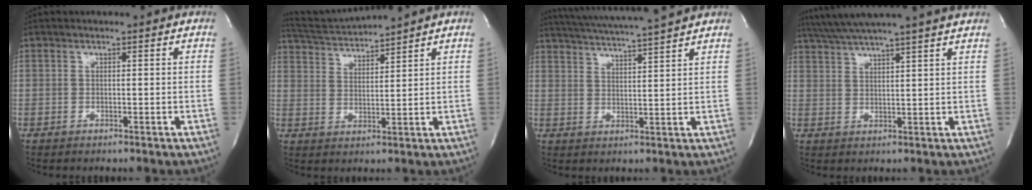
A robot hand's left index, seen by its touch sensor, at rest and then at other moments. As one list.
[{"total": 6.3, "force": [6.0, -1.7, 0.8], "torque": [-0.026, -0.003, 0.121]}, {"total": 12.2, "force": [11.1, -1.1, 5.1], "torque": [-0.097, 0.001, 0.161]}, {"total": 12.7, "force": [11.2, -1.5, 5.9], "torque": [-0.108, 0.004, 0.156]}]